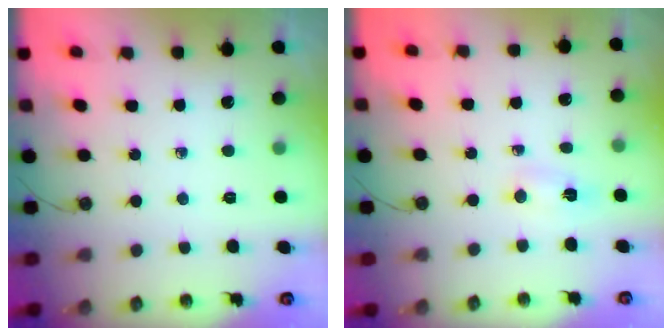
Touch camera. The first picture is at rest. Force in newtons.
{"total": 2.6, "press": 1.3, "slide": 2.2}